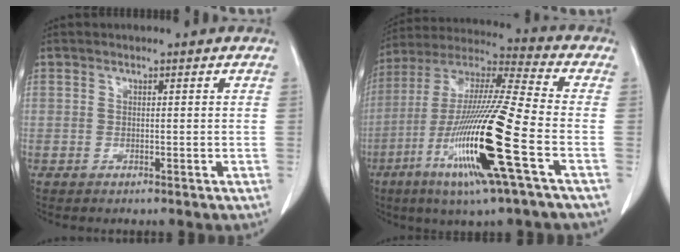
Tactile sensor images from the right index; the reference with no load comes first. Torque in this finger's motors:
{"motor_torque": [2.14, 0.00, 1.05, 0.21]}